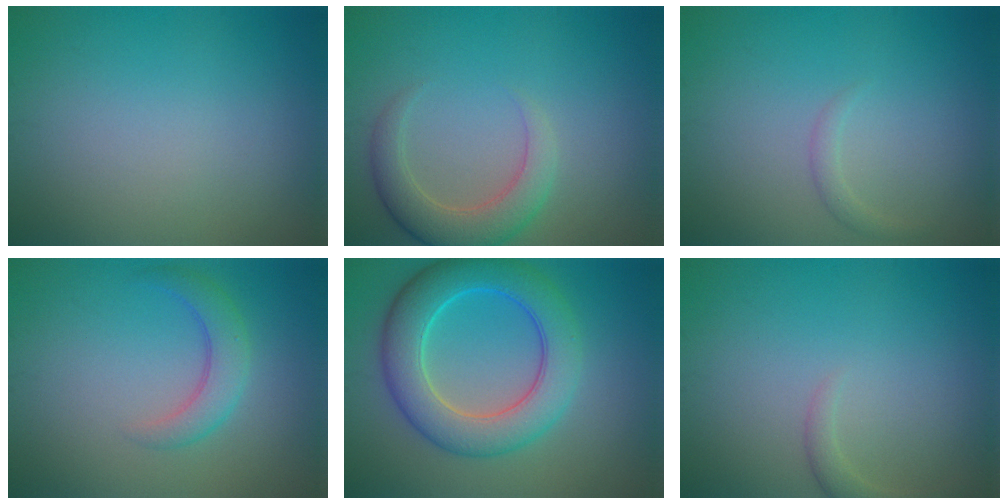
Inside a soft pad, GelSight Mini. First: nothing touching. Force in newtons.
{"total": 4.0, "press": 3.9, "slide": 0.4}
{"total": 1.0, "press": 1.0, "slide": 0.0}
{"total": 2.8, "press": 2.8, "slide": 0.1}
{"total": 7.5, "press": 7.5, "slide": 0.1}
{"total": 1.5, "press": 1.5, "slide": 0.2}